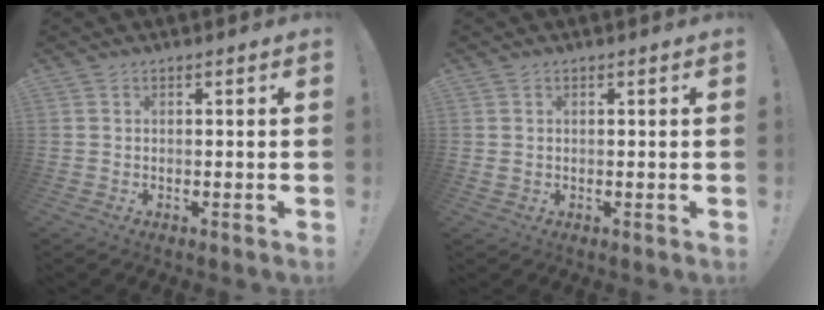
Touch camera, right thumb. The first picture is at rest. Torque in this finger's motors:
{"motor_torque": [-0.05, 0.00, -0.09, 0.14, -0.04]}